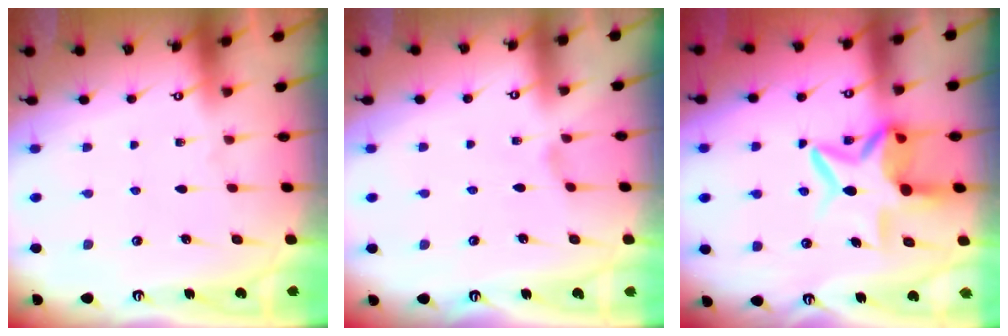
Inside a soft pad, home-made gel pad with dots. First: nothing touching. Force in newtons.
{"total": 1.6, "press": 1.5, "slide": 0.5}
{"total": 11.1, "press": 11.1, "slide": 1.1}